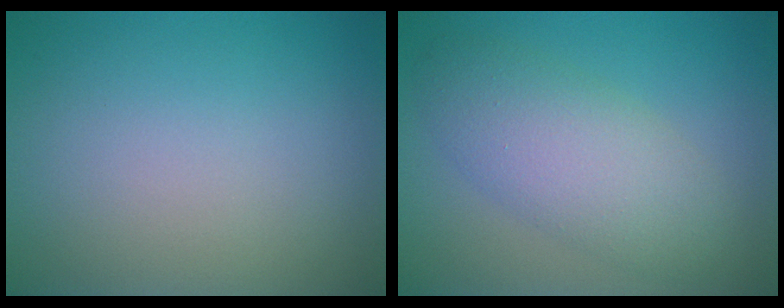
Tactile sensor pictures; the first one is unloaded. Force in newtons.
{"total": 5.4, "press": 5.4, "slide": 0.1}